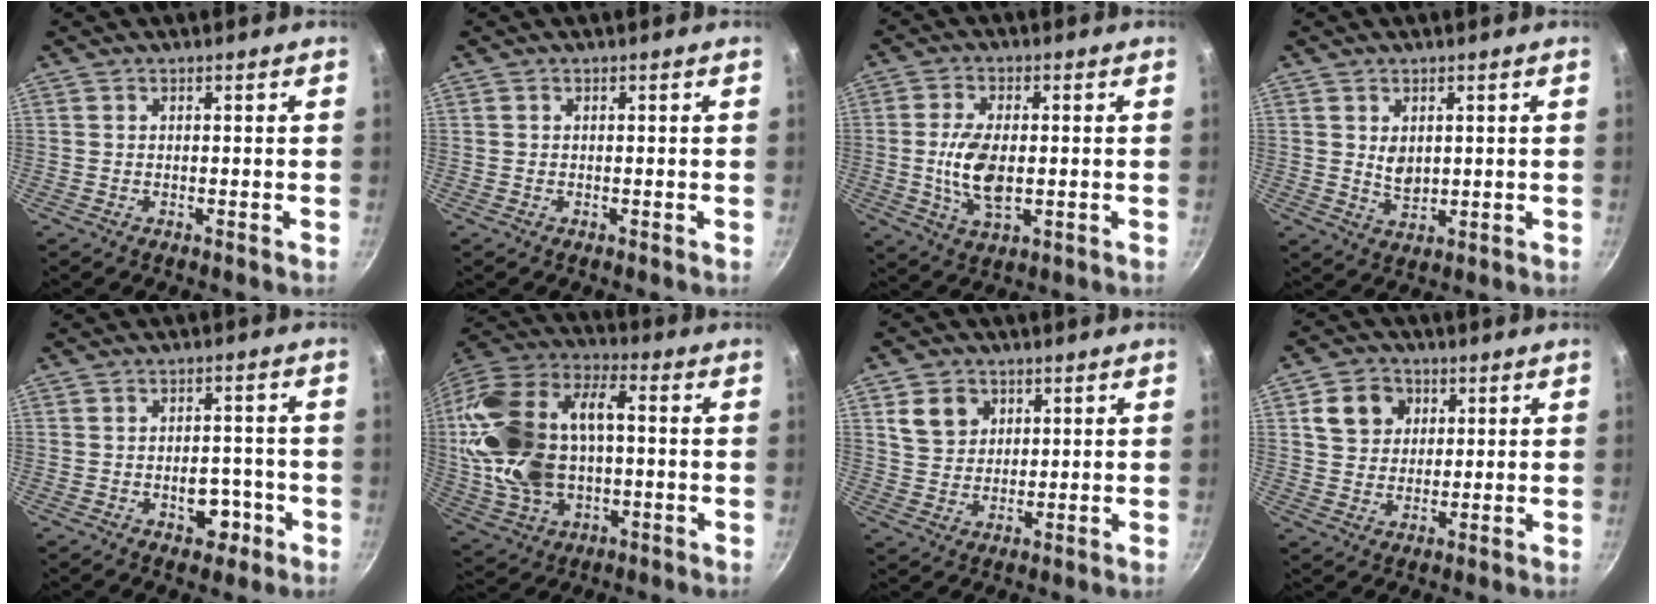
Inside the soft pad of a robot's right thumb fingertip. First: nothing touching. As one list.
[{"total": 0.0}, {"total": 9.5, "force": [-0.5, 4.8, 8.1], "torque": [-0.157, -0.006, -0.005]}, {"total": 3.9, "force": [0.9, 2.7, 2.6], "torque": [-0.033, -0.013, 0.025]}, {"total": 5.4, "force": [-2.1, 3.6, 3.5], "torque": [-0.022, 0.022, -0.023]}, {"total": 26.6, "force": [1.0, 15.5, 21.6], "torque": [-0.465, 0.018, 0.021]}, {"total": 7.0, "force": [2.8, 5.7, 2.9], "torque": [-0.027, -0.010, 0.056]}, {"total": 8.4, "force": [2.8, 7.0, 3.7], "torque": [-0.036, -0.004, 0.047]}]